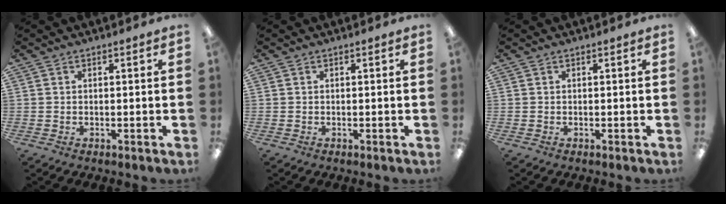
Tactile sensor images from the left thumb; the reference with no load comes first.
{"total": 0.0}
{"total": 0.0}